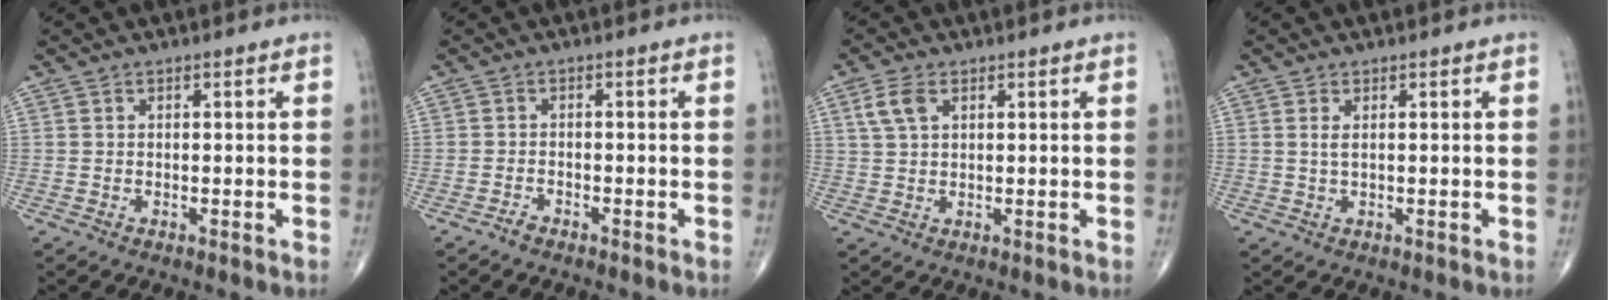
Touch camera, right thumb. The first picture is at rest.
{"total": 1.3, "force": [-1.1, 0.5, 0.4], "torque": [-0.012, 0.005, -0.022]}
{"total": 4.3, "force": [1.8, 2.4, 3.1], "torque": [-0.070, 0.006, 0.038]}
{"total": 1.5, "force": [0.4, 0.5, 1.4], "torque": [-0.034, 0.001, 0.013]}